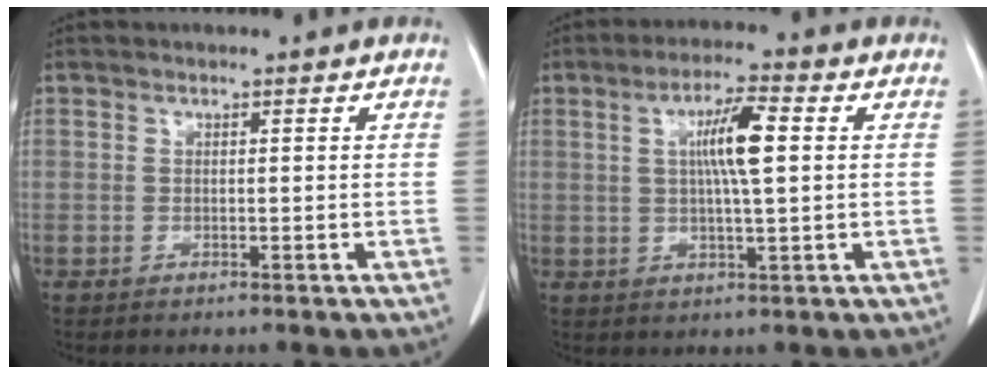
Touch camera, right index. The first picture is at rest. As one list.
[{"total": 7.2, "force": [1.4, 0.5, 7.0], "torque": [-0.128, 0.005, 0.022]}]